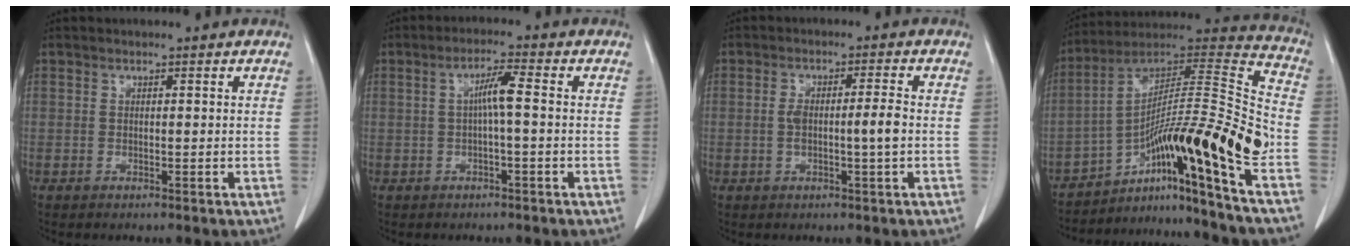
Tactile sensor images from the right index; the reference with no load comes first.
{"total": 3.9, "force": [0.3, 0.1, 3.9], "torque": [-0.070, 0.011, 0.003]}
{"total": 4.8, "force": [-0.5, 0.3, 4.8], "torque": [-0.093, 0.008, -0.005]}
{"total": 19.9, "force": [-10.6, -1.5, 16.8], "torque": [-0.269, 0.023, -0.176]}